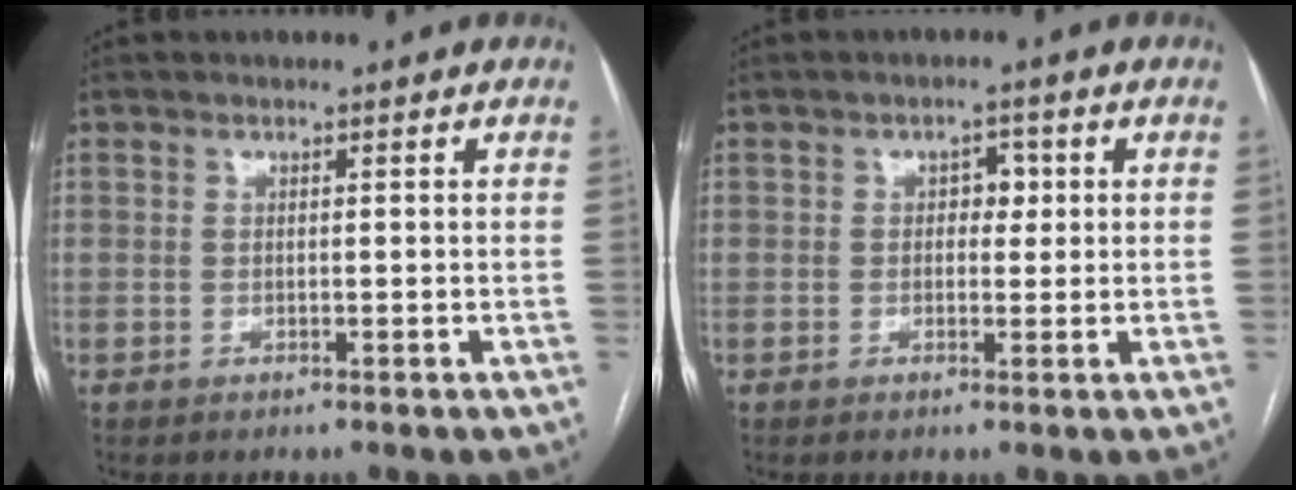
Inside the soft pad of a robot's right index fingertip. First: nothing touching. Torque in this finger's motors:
{"motor_torque": [0.27, 0.11, 0.09, 0.02]}